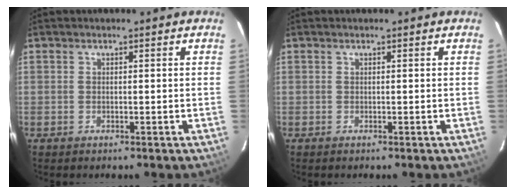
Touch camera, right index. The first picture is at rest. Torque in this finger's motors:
{"motor_torque": [0.05, 0.04, -0.08, 0.00]}